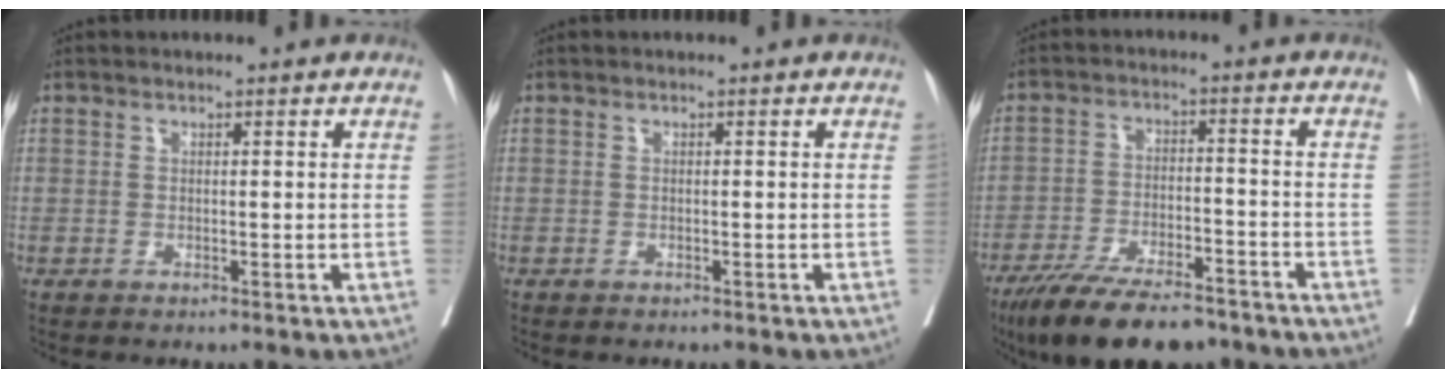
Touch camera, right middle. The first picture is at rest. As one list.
[{"total": 0.0}, {"total": 14.1, "force": [-11.2, 4.2, 7.6], "torque": [-0.123, -0.013, -0.182]}]